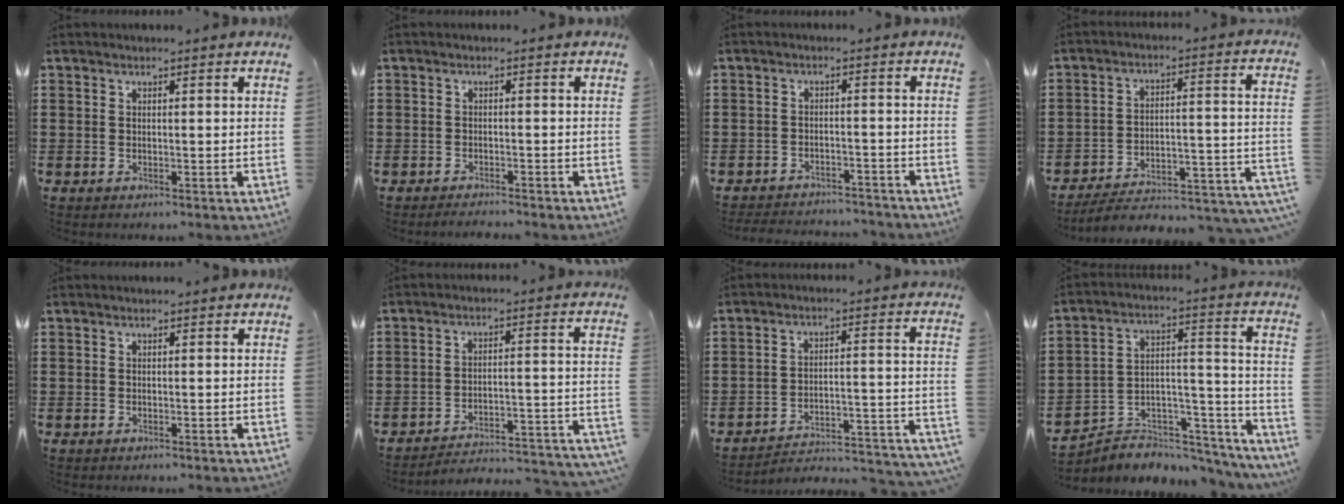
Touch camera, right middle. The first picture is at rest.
{"total": 1.6, "force": [-1.6, 0.1, -0.1], "torque": [-0.002, -0.001, -0.035]}
{"total": 3.2, "force": [-3.2, 0.3, -0.2], "torque": [-0.003, -0.001, -0.069]}
{"total": 3.8, "force": [-3.4, 0.5, 1.7], "torque": [-0.032, -0.021, -0.072]}
{"total": 0.0}
{"total": 2.9, "force": [-2.8, -0.1, 0.8], "torque": [-0.024, -0.023, -0.067]}
{"total": 2.5, "force": [-2.3, 0.1, 1.0], "torque": [-0.028, -0.022, -0.057]}
{"total": 3.4, "force": [-2.9, 1.6, -0.3], "torque": [-0.003, -0.011, -0.062]}